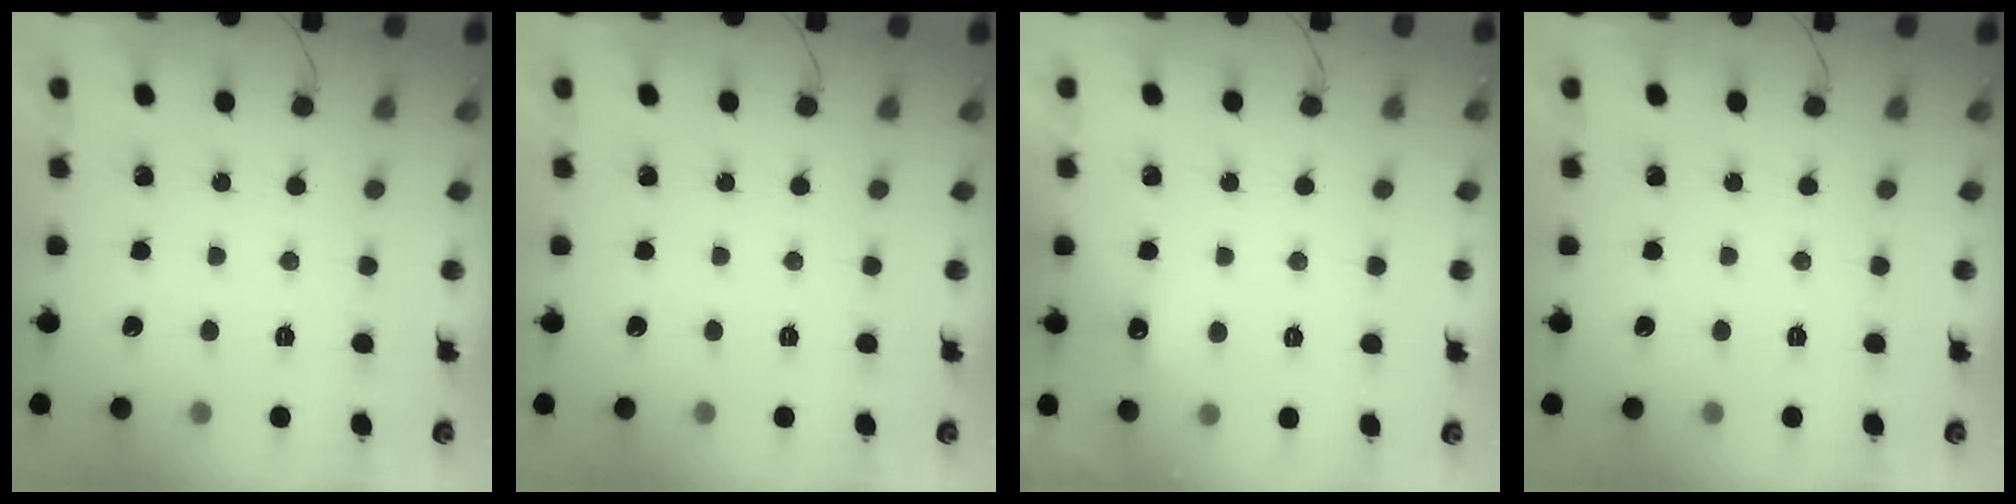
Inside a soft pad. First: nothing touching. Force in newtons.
{"total": 0.0}
{"total": 4.1, "press": 3.8, "slide": 1.3}
{"total": 0.0}